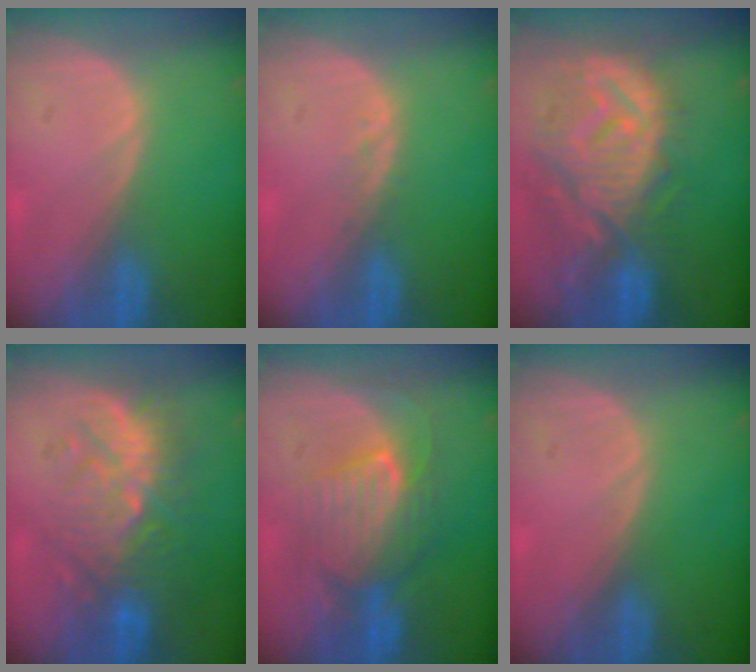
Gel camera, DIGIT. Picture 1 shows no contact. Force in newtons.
{"total": 1.0, "press": 1.0, "slide": 0.2}
{"total": 12.6, "press": 11.2, "slide": 5.8}
{"total": 9.4, "press": 9.2, "slide": 1.9}
{"total": 8.4, "press": 8.3, "slide": 1.6}
{"total": 0.0}